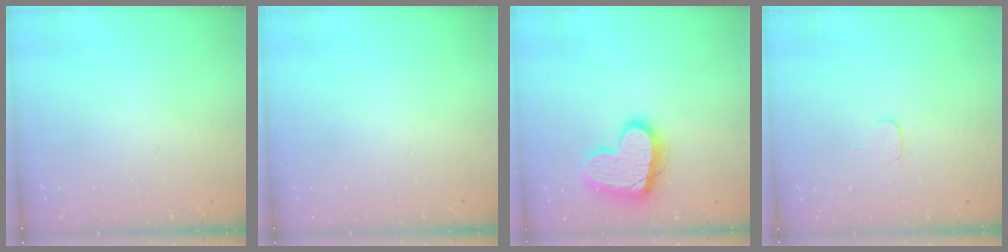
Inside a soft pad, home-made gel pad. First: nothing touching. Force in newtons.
{"total": 0.0}
{"total": 17.0, "press": 16.9, "slide": 1.4}
{"total": 3.7, "press": 3.7, "slide": 0.4}